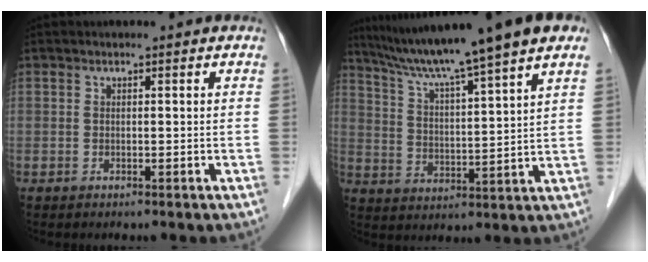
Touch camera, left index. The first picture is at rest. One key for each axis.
{"total": 17.7, "fx": 13.8, "fy": -0.7, "fz": 11.1, "tx": -0.180, "ty": 0.022, "tz": 0.205}